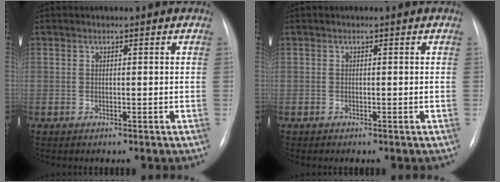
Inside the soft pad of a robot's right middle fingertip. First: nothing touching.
{"total": 0.0}